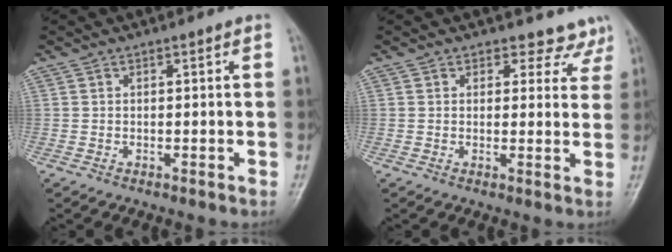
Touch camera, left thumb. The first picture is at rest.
{"total": 5.6, "force": [4.7, 3.0, -0.3], "torque": [0.046, -0.026, 0.035]}